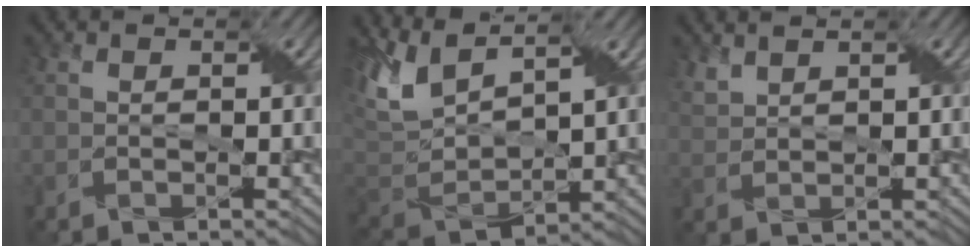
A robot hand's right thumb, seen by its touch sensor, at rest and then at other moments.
{"total": 8.3, "force": [4.9, 3.2, 5.8], "torque": [-0.155, 0.011, 0.097]}
{"total": 2.1, "force": [1.8, 0.5, 0.8], "torque": [-0.028, 0.004, 0.047]}